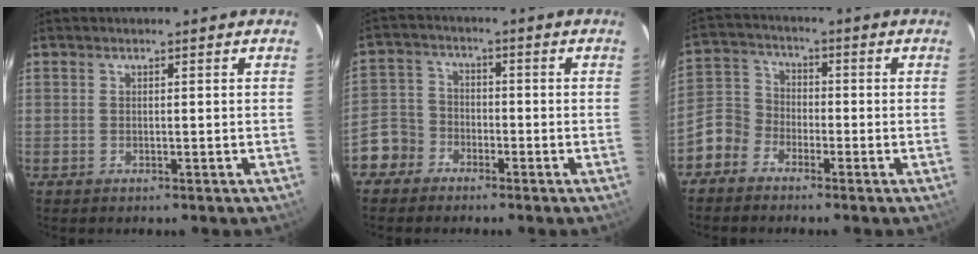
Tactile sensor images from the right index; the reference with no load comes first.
{"total": 6.6, "force": [-4.2, 5.0, 0.6], "torque": [-0.021, 0.025, -0.090]}
{"total": 6.5, "force": [-4.0, 4.9, 1.4], "torque": [-0.031, 0.024, -0.093]}